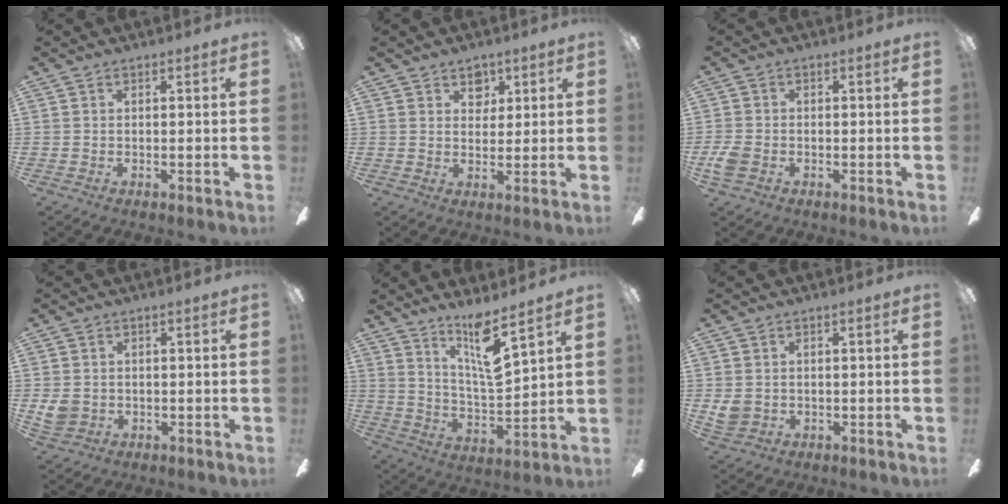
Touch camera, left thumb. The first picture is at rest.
{"total": 4.5, "force": [3.0, 3.1, 1.2], "torque": [-0.003, -0.010, 0.049]}
{"total": 3.8, "force": [-1.3, 2.5, 2.5], "torque": [-0.060, 0.002, -0.027]}
{"total": 3.8, "force": [0.4, 3.3, 1.8], "torque": [-0.032, 0.001, 0.008]}
{"total": 11.9, "force": [8.5, 2.1, 8.1], "torque": [-0.154, -0.048, 0.145]}
{"total": 3.4, "force": [0.8, 2.9, 1.6], "torque": [-0.032, 0.004, 0.018]}